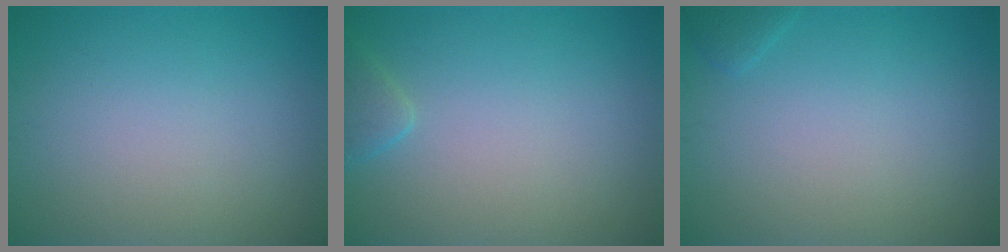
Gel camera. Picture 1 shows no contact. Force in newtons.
{"total": 1.4, "press": 1.4, "slide": 0.2}
{"total": 0.7, "press": 0.7, "slide": 0.1}